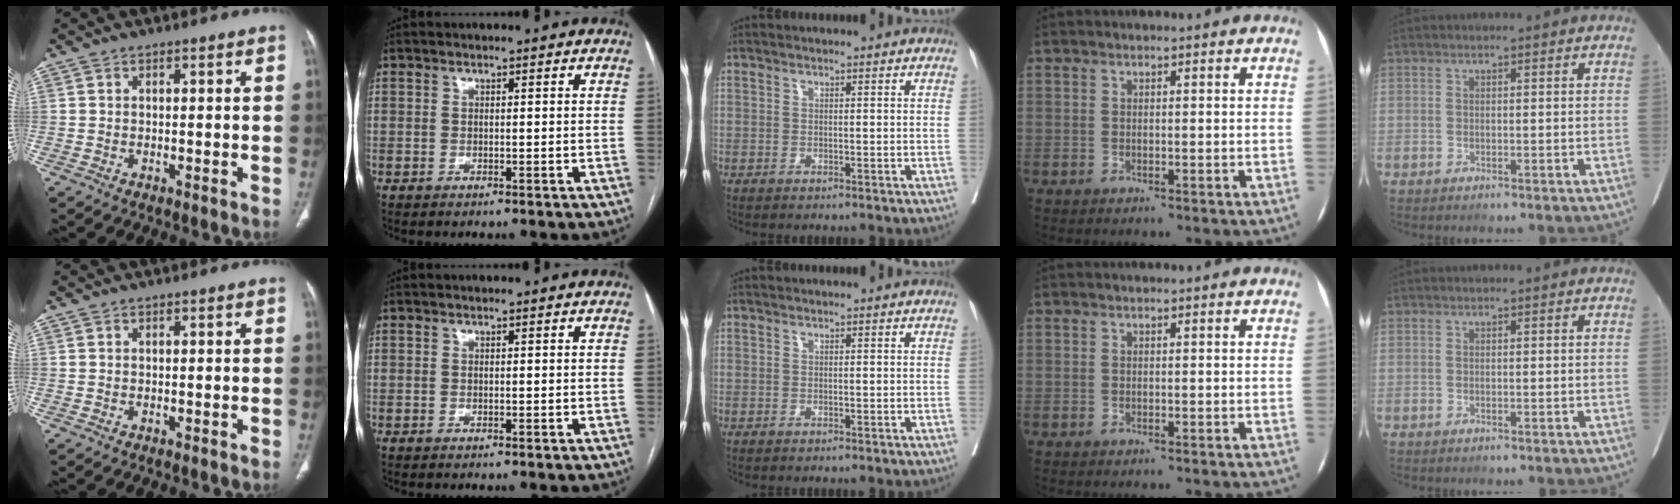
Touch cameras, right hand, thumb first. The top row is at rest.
{}